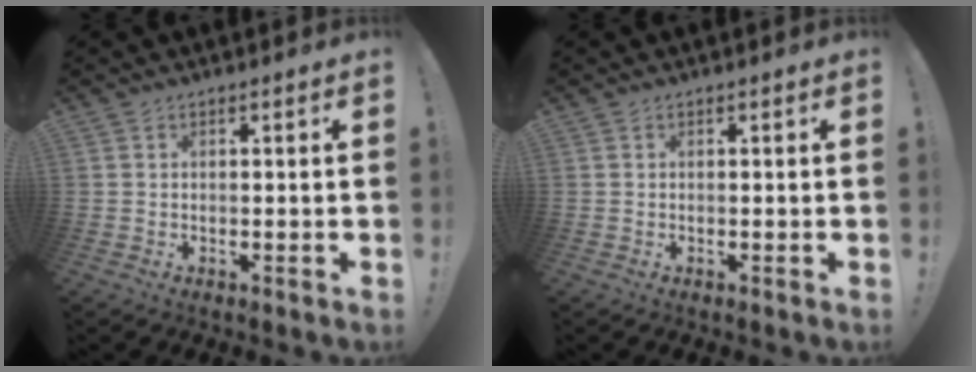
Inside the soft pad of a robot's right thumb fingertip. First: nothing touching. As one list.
[{"total": 0.0}]